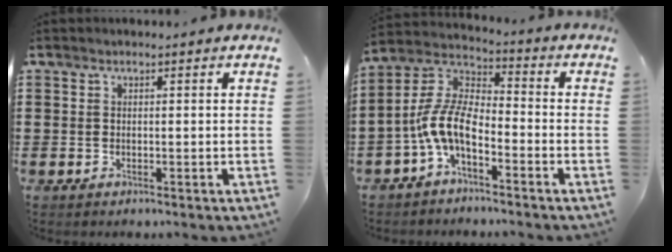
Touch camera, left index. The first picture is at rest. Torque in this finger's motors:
{"motor_torque": [1.05, 0.15, 0.94, 0.14]}